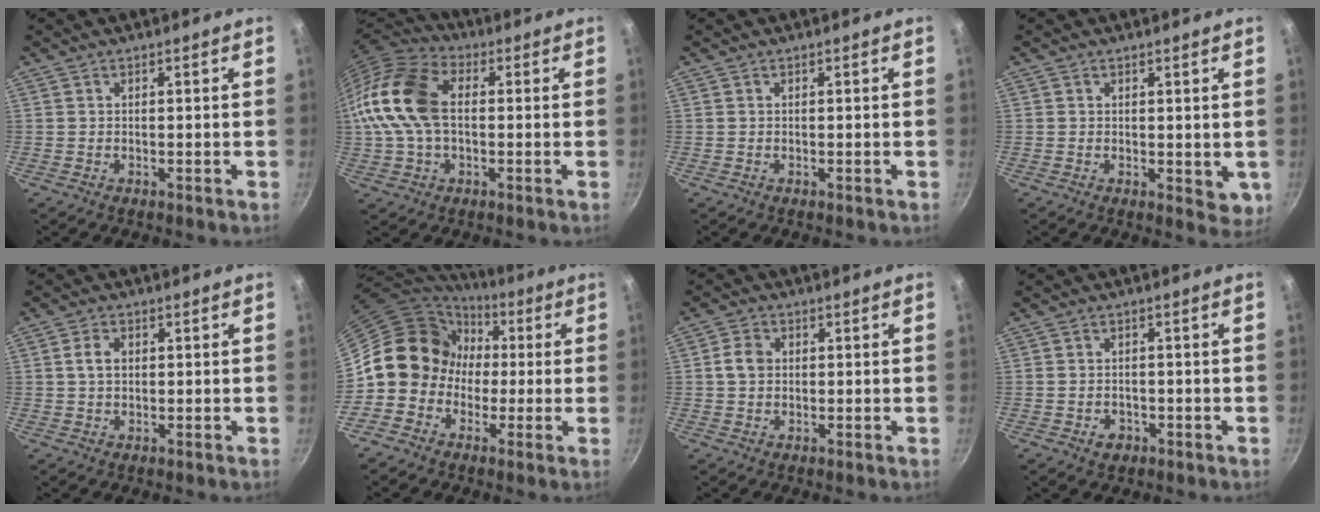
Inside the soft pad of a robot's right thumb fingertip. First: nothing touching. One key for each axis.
{"total": 15.8, "fx": 0.8, "fy": 10.3, "fz": 12.0, "tx": -0.227, "ty": 0.033, "tz": -0.001}
{"total": 0.0}
{"total": 3.9, "fx": 0.6, "fy": 2.4, "fz": 2.9, "tx": -0.037, "ty": -0.007, "tz": 0.011}
{"total": 3.1, "fx": 0.4, "fy": 2.2, "fz": 2.1, "tx": -0.031, "ty": 0.005, "tz": 0.006}
{"total": 13.1, "fx": -0.4, "fy": 12.1, "fz": 5.0, "tx": -0.040, "ty": 0.037, "tz": -0.021}
{"total": 3.9, "fx": 0.4, "fy": 3.1, "fz": 2.3, "tx": -0.034, "ty": 0.009, "tz": 0.001}
{"total": 2.9, "fx": -1.3, "fy": 2.2, "fz": 1.3, "tx": -0.014, "ty": 0.013, "tz": -0.014}